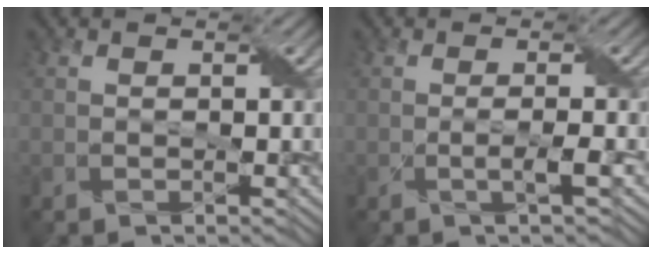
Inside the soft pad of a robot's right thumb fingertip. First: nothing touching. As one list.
[{"total": 1.9, "force": [-0.3, 0.1, 1.8], "torque": [-0.037, 0.003, -0.009]}]